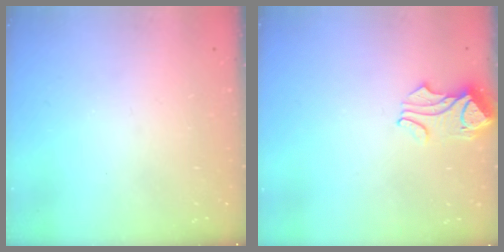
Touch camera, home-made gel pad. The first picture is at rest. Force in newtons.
{"total": 0.9, "press": 0.8, "slide": 0.5}